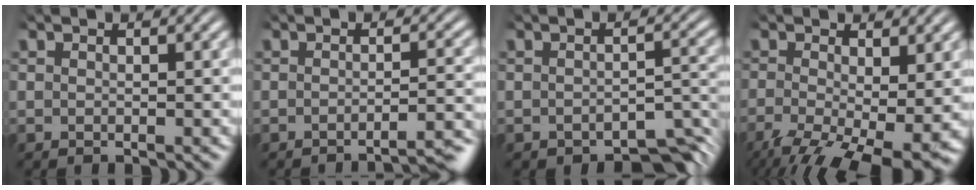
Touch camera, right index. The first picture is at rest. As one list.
[{"total": 5.3, "force": [-4.8, 0.7, 2.0], "torque": [-0.021, -0.012, -0.075]}, {"total": 4.3, "force": [-3.7, 1.2, 1.9], "torque": [-0.020, -0.007, -0.055]}, {"total": 9.3, "force": [-4.0, 4.6, 7.0], "torque": [-0.130, -0.072, -0.028]}]